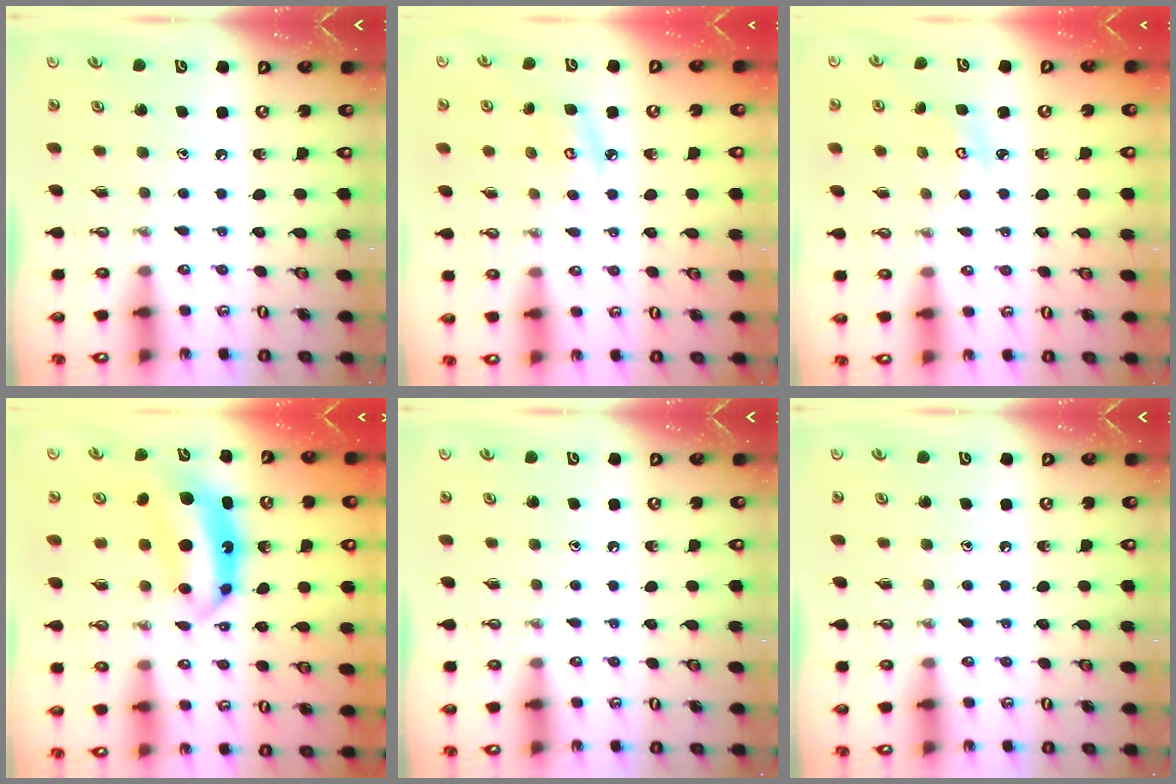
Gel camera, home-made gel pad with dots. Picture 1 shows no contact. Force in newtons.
{"total": 6.4, "press": 6.4, "slide": 0.5}
{"total": 3.1, "press": 3.1, "slide": 0.4}
{"total": 8.2, "press": 8.2, "slide": 1.1}
{"total": 0.0}
{"total": 0.0}